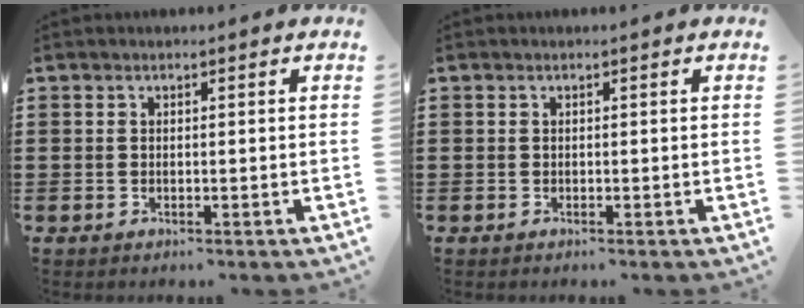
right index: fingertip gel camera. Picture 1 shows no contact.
{"total": 0.0}